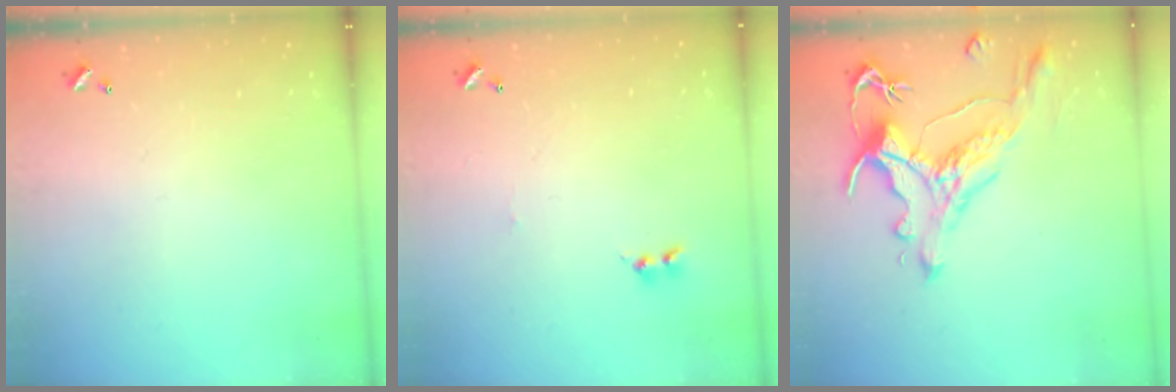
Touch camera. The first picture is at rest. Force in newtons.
{"total": 0.0}
{"total": 1.7, "press": 1.2, "slide": 1.1}